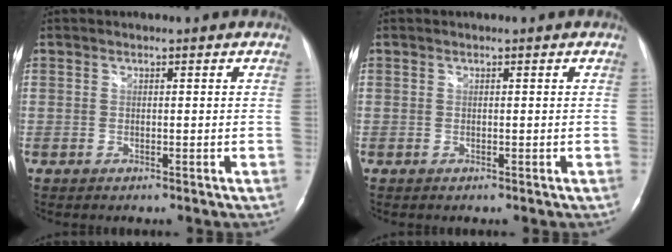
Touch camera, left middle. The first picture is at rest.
{"total": 0.0}